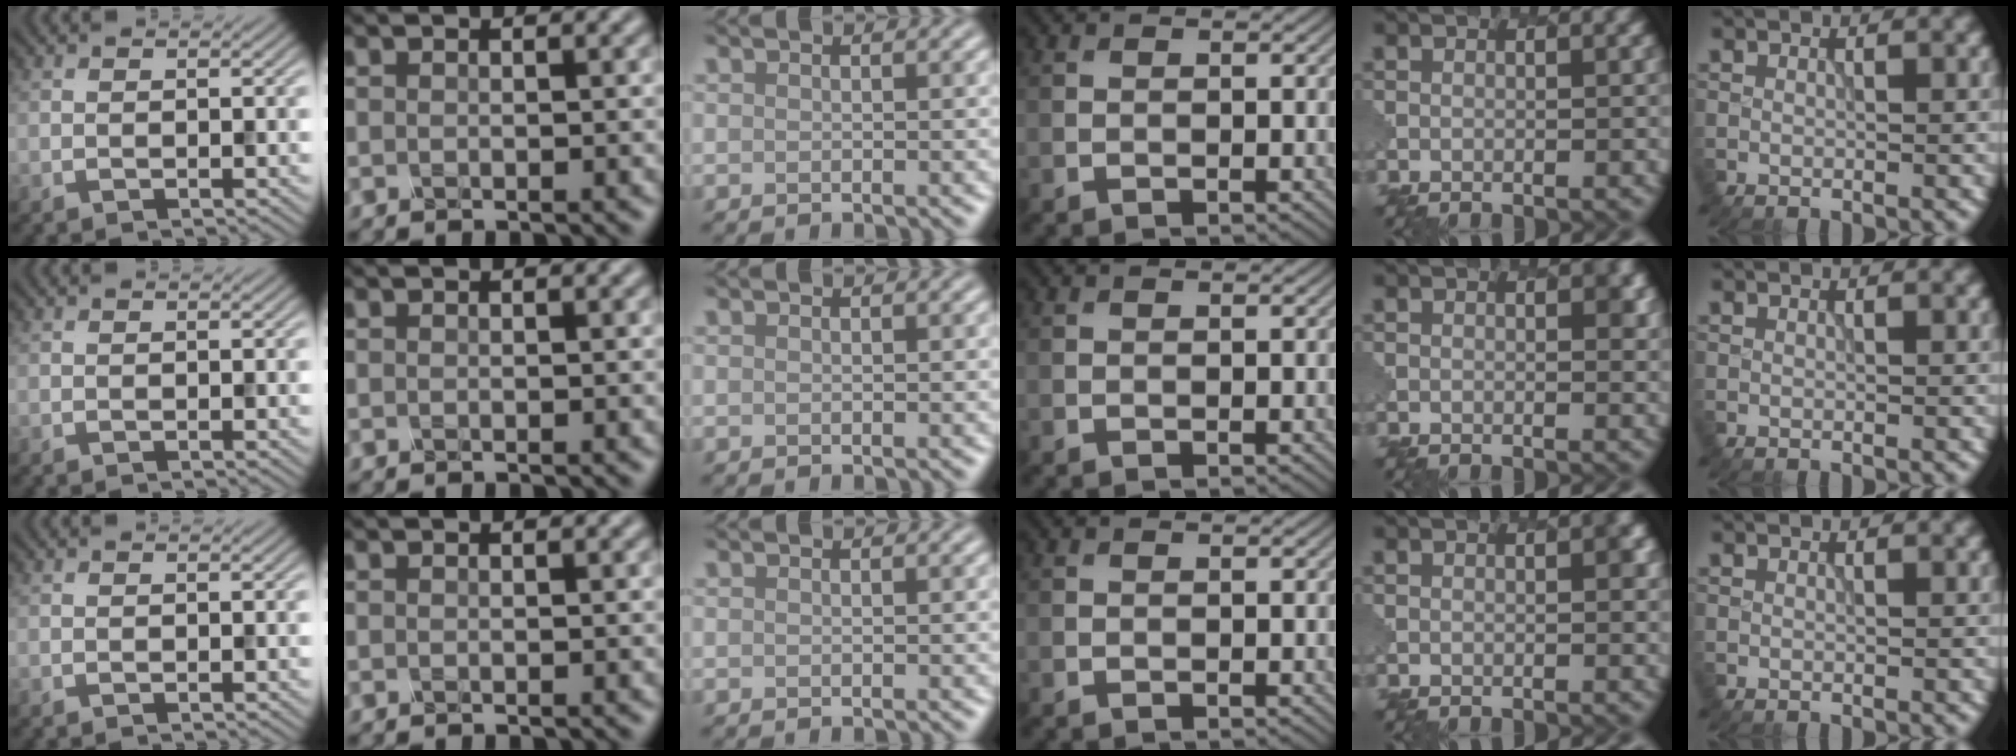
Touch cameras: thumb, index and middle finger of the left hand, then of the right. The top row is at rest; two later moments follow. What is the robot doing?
{"motion": "dispense", "object": "spray bottle"}